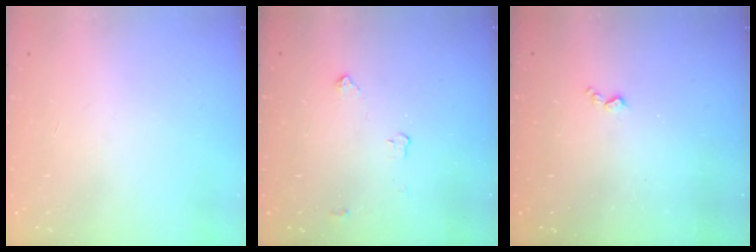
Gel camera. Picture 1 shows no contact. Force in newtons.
{"total": 2.6, "press": 2.6, "slide": 0.4}
{"total": 3.5, "press": 3.5, "slide": 0.6}